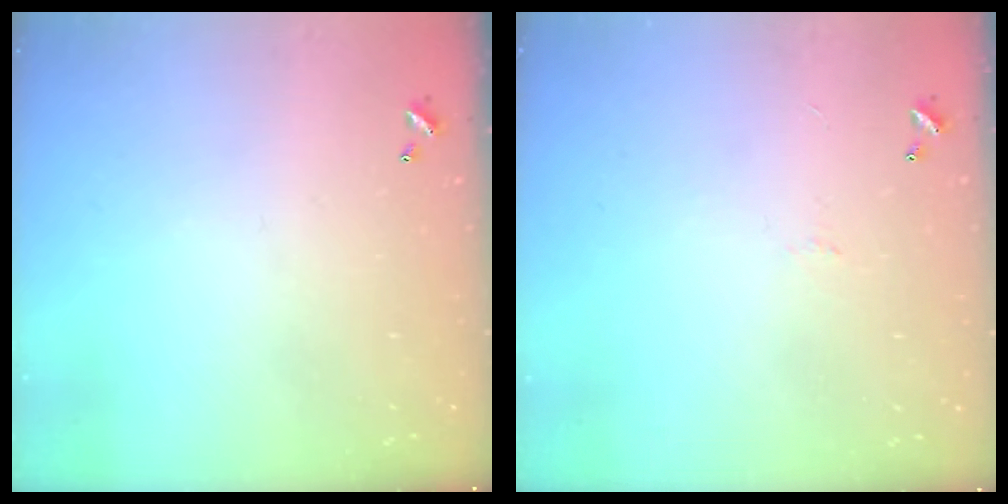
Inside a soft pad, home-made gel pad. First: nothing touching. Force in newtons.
{"total": 0.0}